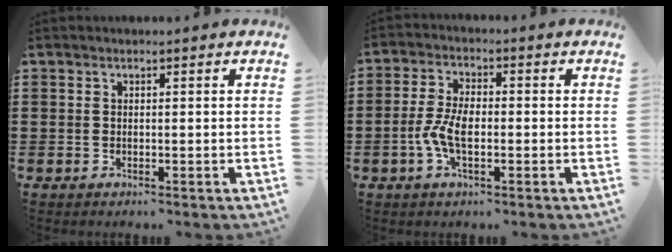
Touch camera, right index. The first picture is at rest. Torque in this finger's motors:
{"motor_torque": [2.14, 0.00, 0.29, 0.01]}